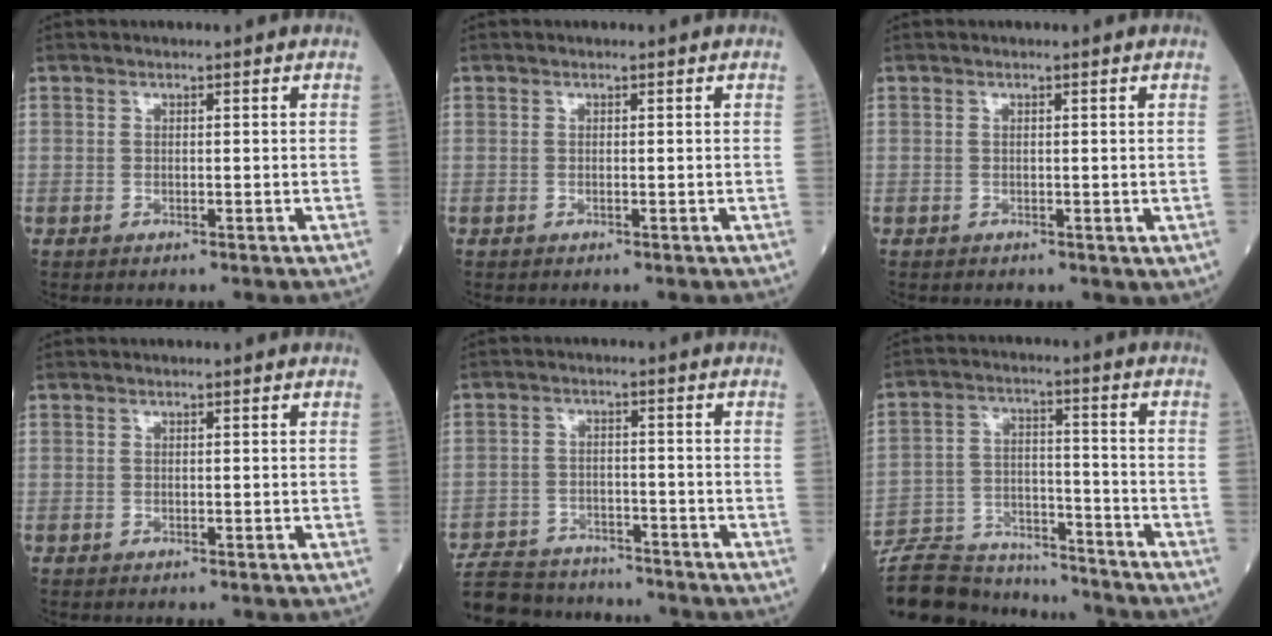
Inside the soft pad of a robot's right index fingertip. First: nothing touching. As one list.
[{"total": 0.0}, {"total": 0.6, "force": [-0.1, 0.5, 0.4], "torque": [-0.005, 0.000, 0.001]}, {"total": 0.0}, {"total": 13.4, "force": [-12.2, 4.4, 3.6], "torque": [-0.072, 0.013, -0.182]}, {"total": 17.2, "force": [-16.2, 3.8, 4.2], "torque": [-0.086, 0.012, -0.258]}]